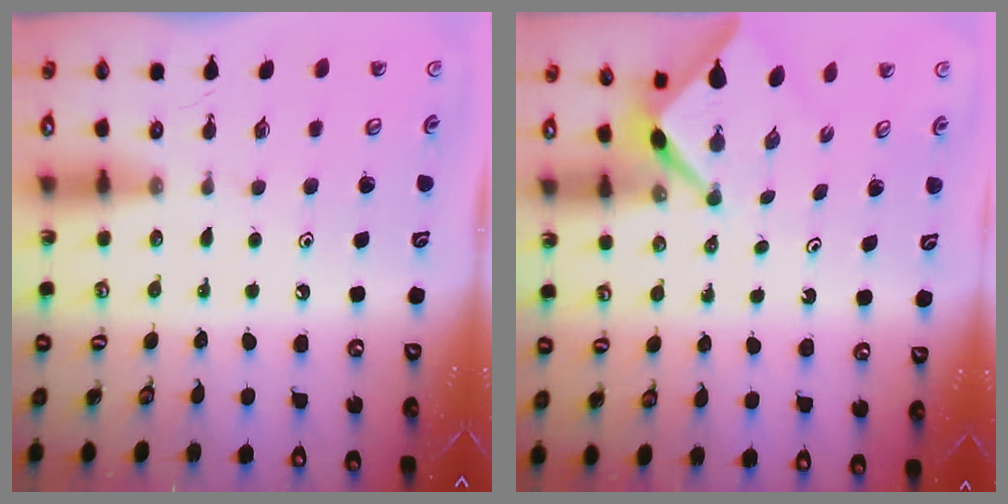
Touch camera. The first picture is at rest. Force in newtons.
{"total": 2.5, "press": 2.5, "slide": 0.3}